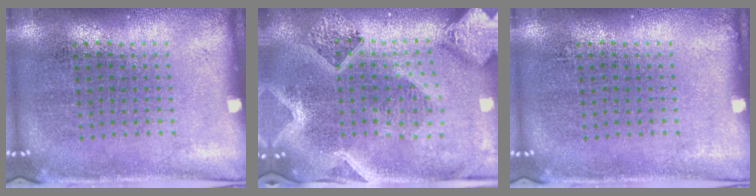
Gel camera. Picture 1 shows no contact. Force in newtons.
{"total": 4.0, "press": 3.1, "slide": 2.6}
{"total": 0.0}